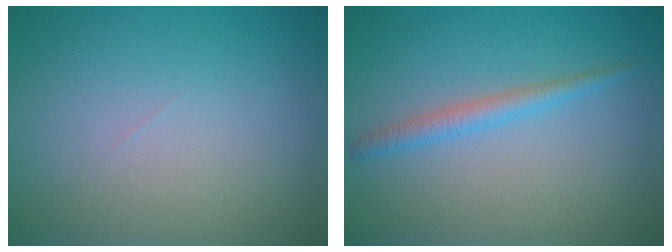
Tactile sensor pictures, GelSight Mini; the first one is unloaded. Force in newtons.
{"total": 1.8, "press": 1.8, "slide": 0.1}